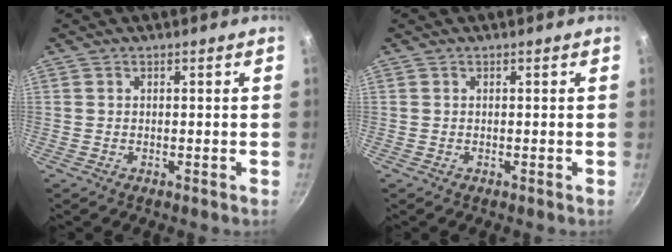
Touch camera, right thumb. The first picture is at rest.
{"total": 0.0}